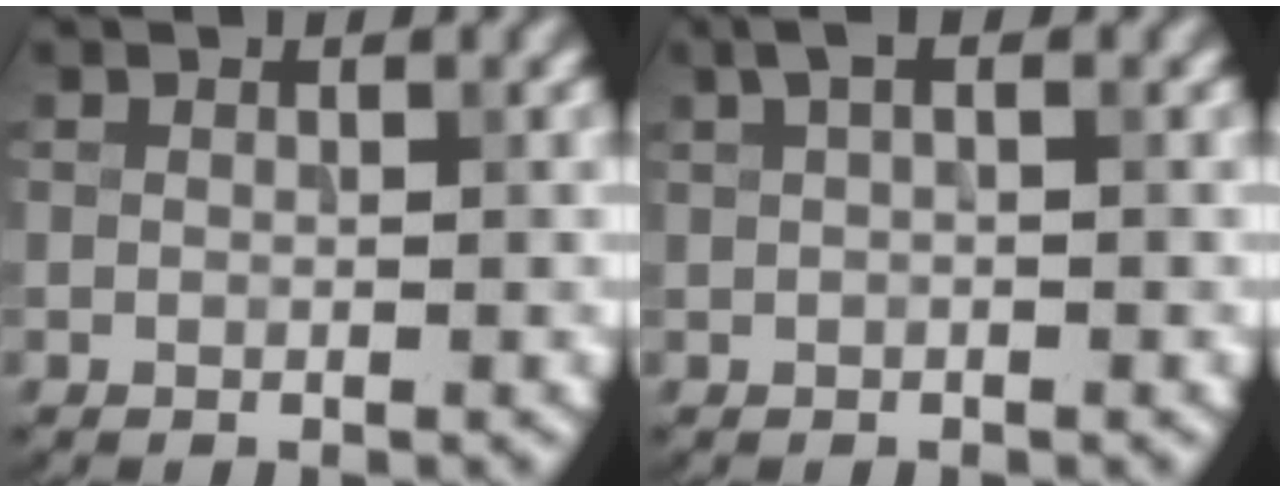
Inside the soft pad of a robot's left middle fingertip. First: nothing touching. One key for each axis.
{"total": 1.4, "fx": 0.6, "fy": 0.4, "fz": 1.2, "tx": -0.022, "ty": 0.006, "tz": 0.010}